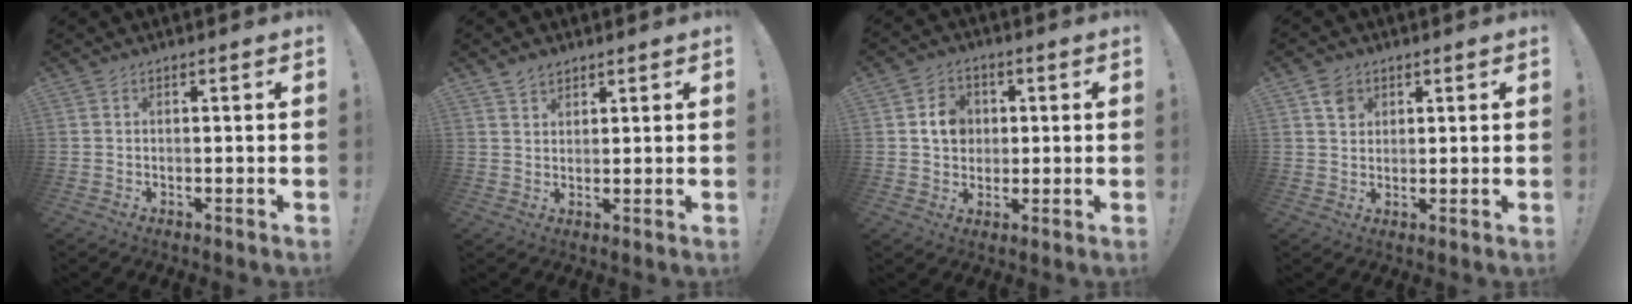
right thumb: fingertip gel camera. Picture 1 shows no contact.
{"total": 3.1, "force": [2.5, 1.7, 0.6], "torque": [-0.005, -0.016, 0.047]}
{"total": 7.8, "force": [1.7, 6.8, 3.4], "torque": [-0.044, 0.002, 0.033]}
{"total": 4.3, "force": [2.2, 3.4, 1.1], "torque": [-0.010, -0.006, 0.041]}